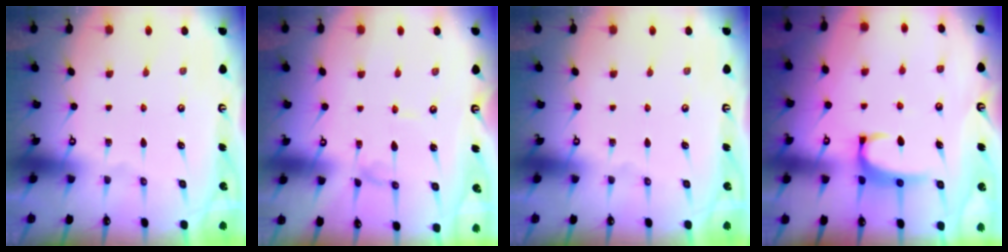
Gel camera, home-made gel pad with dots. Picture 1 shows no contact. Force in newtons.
{"total": 1.3, "press": 1.3, "slide": 0.0}
{"total": 0.0}
{"total": 2.3, "press": 2.2, "slide": 0.7}